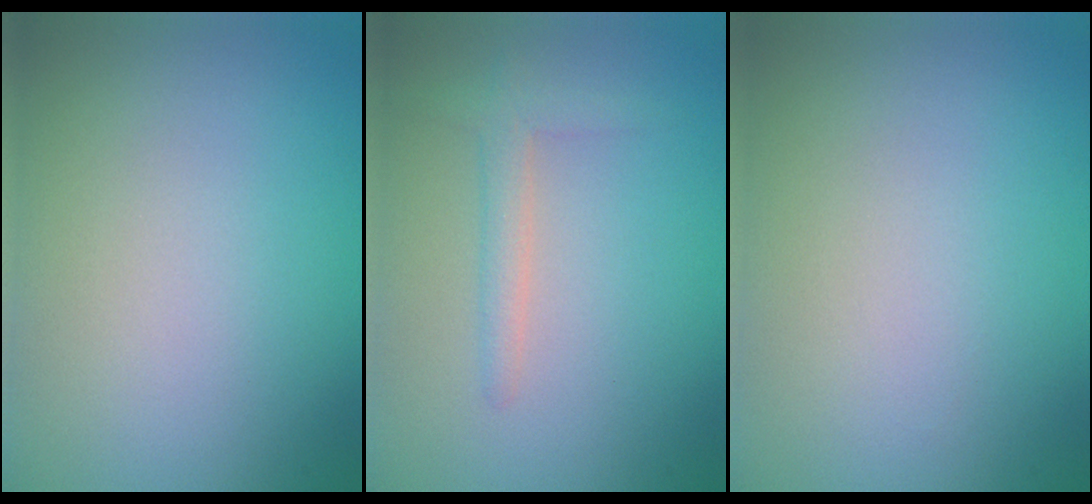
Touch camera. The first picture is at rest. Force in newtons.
{"total": 1.9, "press": 1.9, "slide": 0.2}
{"total": 0.0}